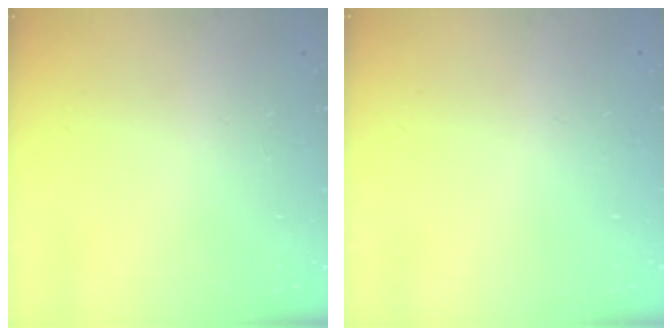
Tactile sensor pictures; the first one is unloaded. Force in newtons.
{"total": 0.0}